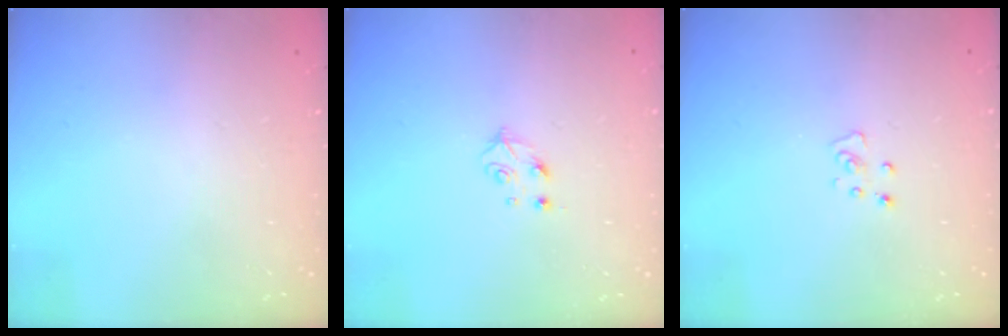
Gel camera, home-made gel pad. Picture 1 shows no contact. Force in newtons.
{"total": 4.2, "press": 4.1, "slide": 0.6}
{"total": 3.1, "press": 3.1, "slide": 0.2}